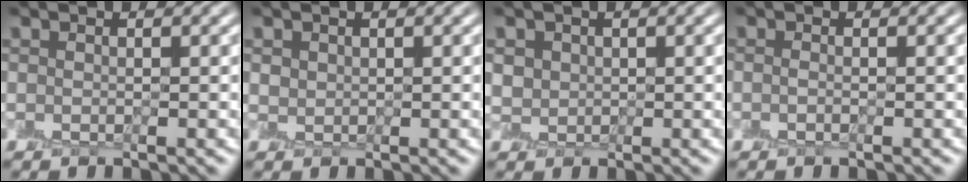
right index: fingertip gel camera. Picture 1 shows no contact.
{"total": 1.0, "force": [0.4, 0.9, 0.2], "torque": [-0.004, 0.001, 0.016]}
{"total": 2.0, "force": [0.4, 1.9, 0.5], "torque": [-0.014, 0.002, 0.012]}
{"total": 0.5, "force": [-0.5, 0.1, 0.1], "torque": [-0.001, 0.002, -0.009]}